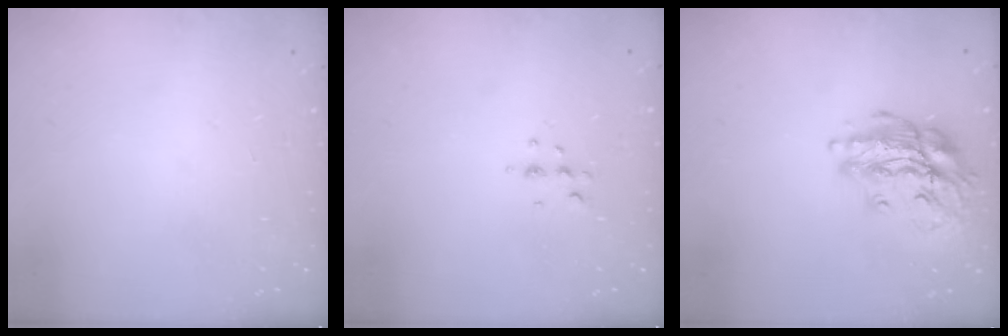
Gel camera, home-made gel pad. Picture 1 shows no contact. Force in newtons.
{"total": 4.9, "press": 4.7, "slide": 1.6}
{"total": 16.8, "press": 16.8, "slide": 1.4}